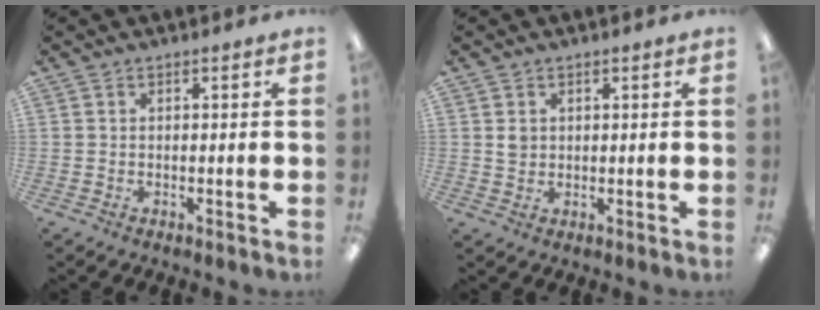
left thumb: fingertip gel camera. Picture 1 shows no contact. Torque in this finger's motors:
{"motor_torque": [0.24, 0.22, 0.18, 0.04, -0.03]}